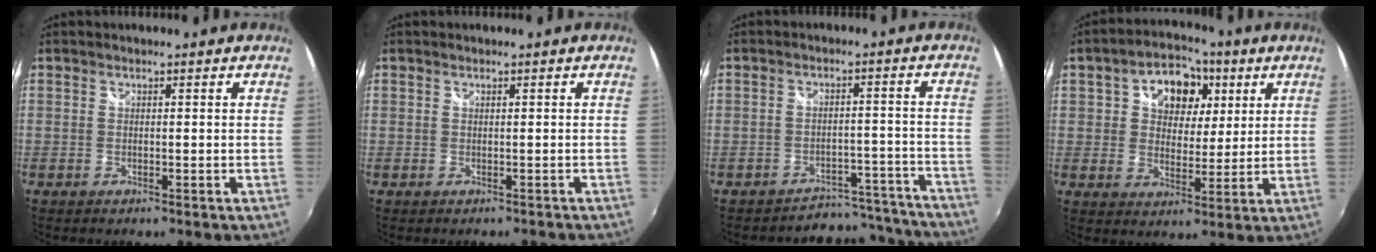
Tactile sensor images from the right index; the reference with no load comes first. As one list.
[{"total": 0.7, "force": [-0.5, 0.6, 0.2], "torque": [-0.004, -0.002, -0.003]}, {"total": 12.5, "force": [-11.9, 3.8, 0.0], "torque": [0.007, 0.049, -0.148]}, {"total": 11.8, "force": [4.1, 8.6, 6.9], "torque": [-0.131, 0.026, 0.066]}]